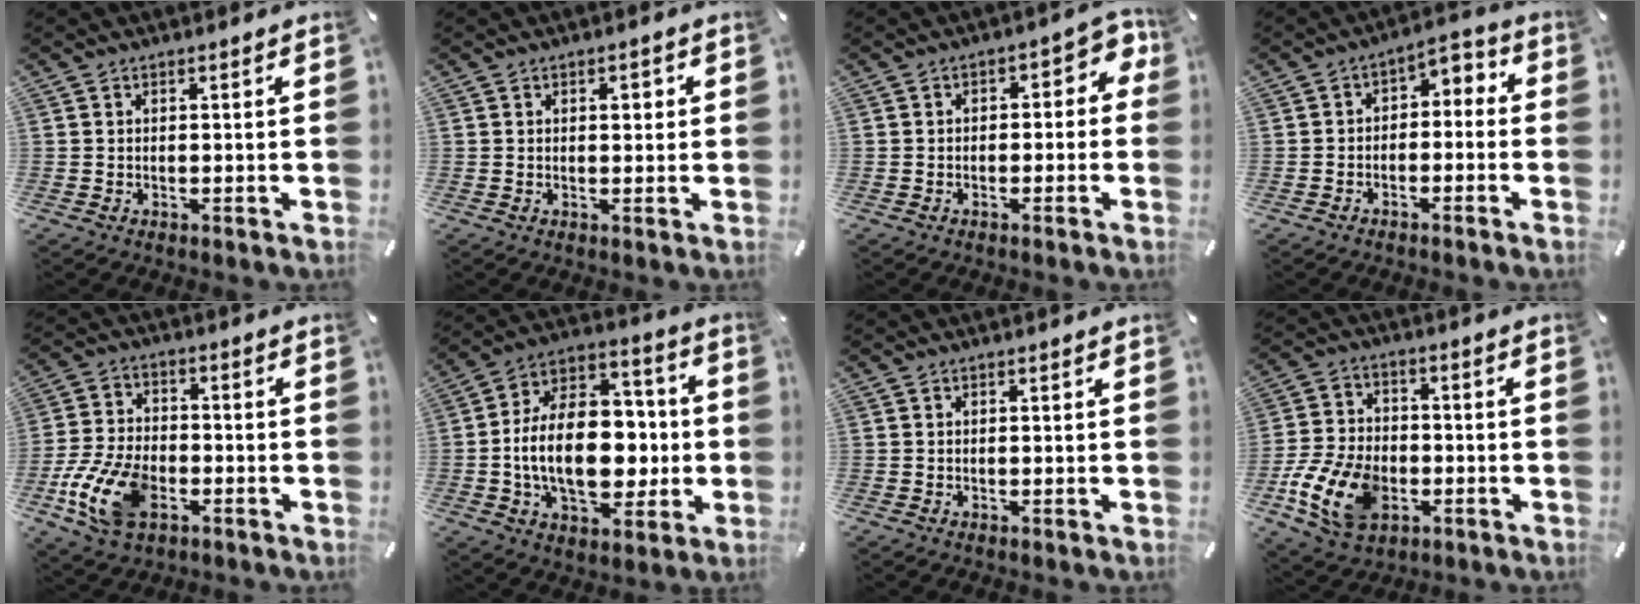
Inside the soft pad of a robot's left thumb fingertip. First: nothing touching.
{"total": 2.1, "force": [0.5, 1.4, 1.6], "torque": [-0.009, 0.000, 0.000]}
{"total": 4.9, "force": [-0.5, 3.4, 3.5], "torque": [-0.043, 0.009, -0.017]}
{"total": 3.9, "force": [-2.4, 2.7, 1.4], "torque": [-0.024, 0.018, -0.051]}
{"total": 13.6, "force": [-5.6, 8.5, 9.1], "torque": [-0.197, 0.018, -0.100]}
{"total": 21.6, "force": [-2.6, 14.5, 15.8], "torque": [-0.288, 0.002, -0.041]}
{"total": 0.0}
{"total": 14.1, "force": [-4.8, 9.8, 8.9], "torque": [-0.183, 0.023, -0.084]}